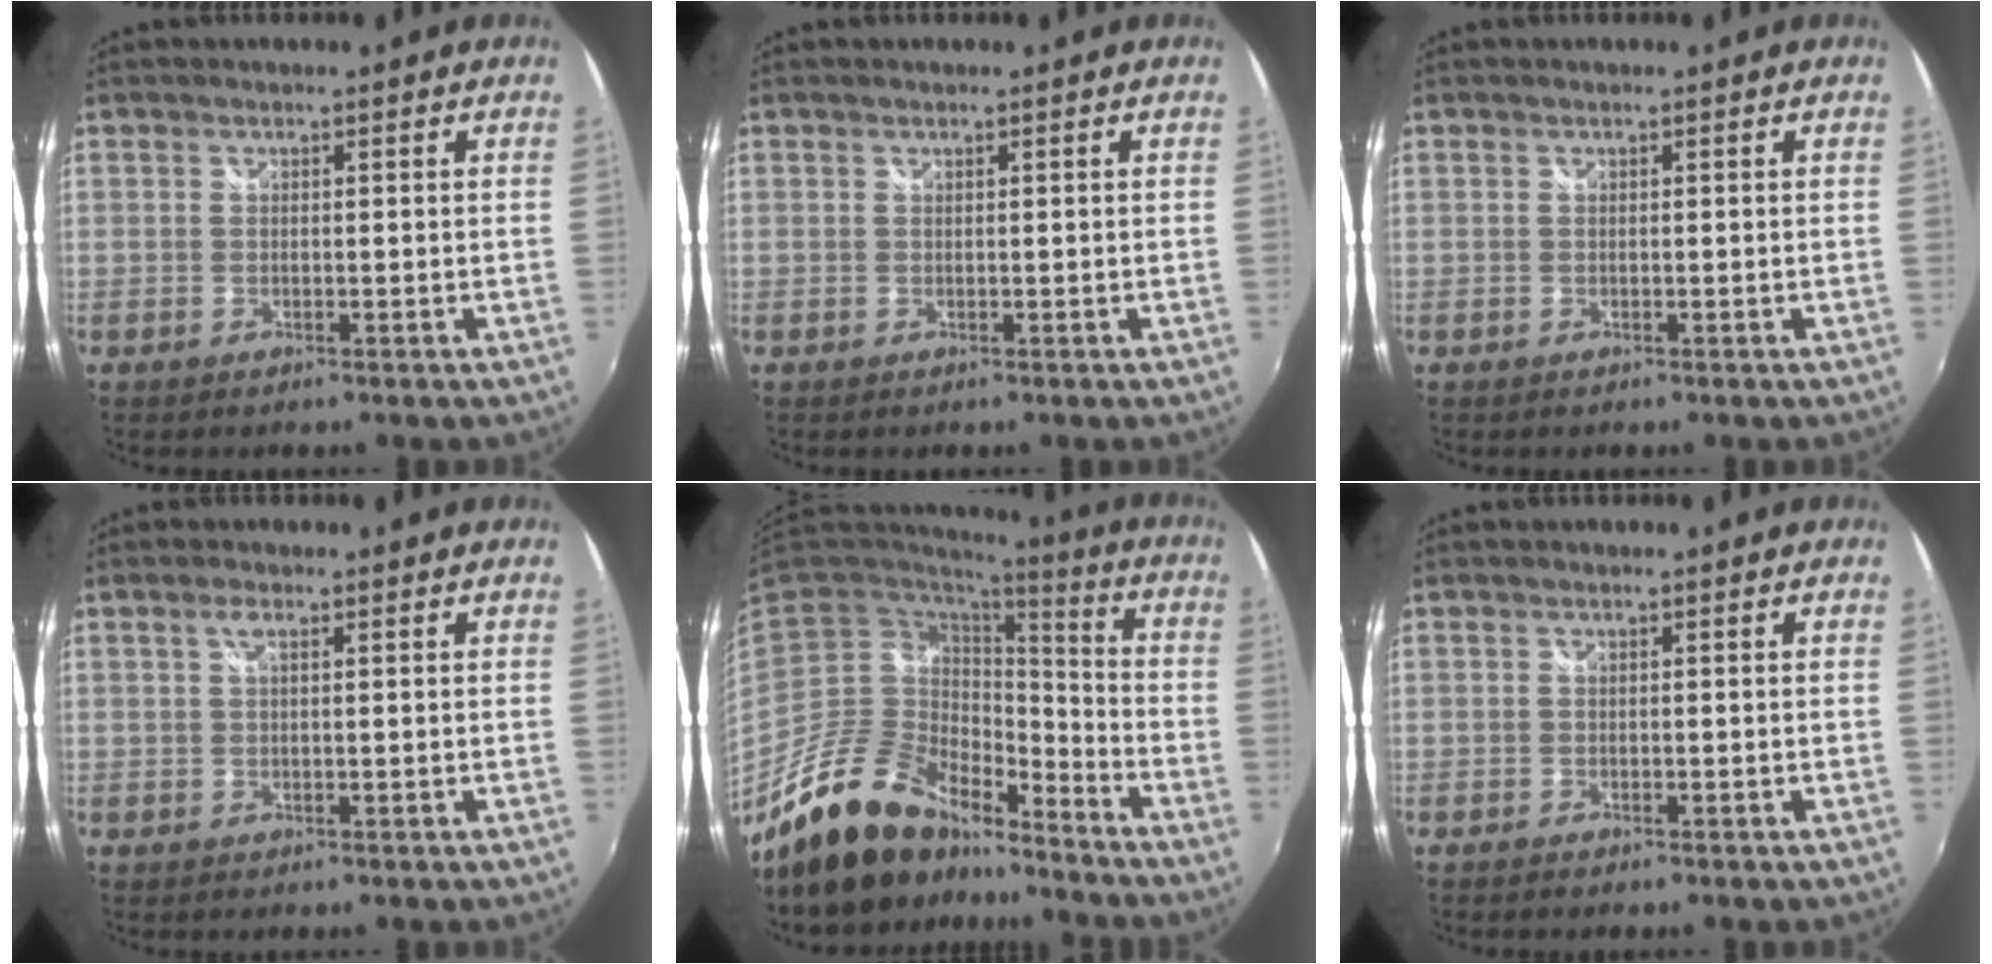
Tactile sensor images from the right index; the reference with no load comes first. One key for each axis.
{"total": 0.0}
{"total": 0.0}
{"total": 1.5, "fx": 0.5, "fy": 0.3, "fz": 1.3, "tx": -0.025, "ty": 0.005, "tz": 0.006}
{"total": 18.2, "fx": -14.9, "fy": 7.1, "fz": 7.8, "tx": -0.160, "ty": -0.004, "tz": -0.254}
{"total": 0.8, "fx": -0.8, "fy": 0.3, "fz": 0.2, "tx": -0.007, "ty": -0.004, "tz": -0.015}